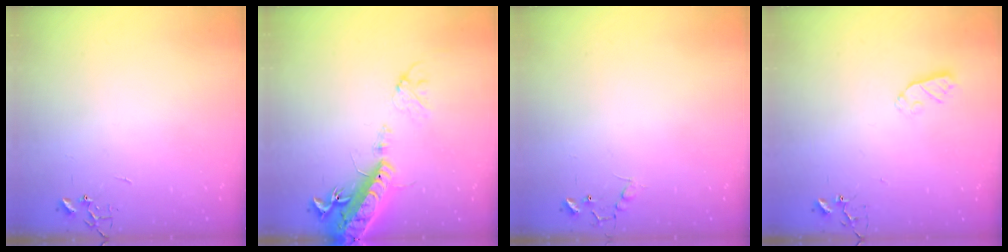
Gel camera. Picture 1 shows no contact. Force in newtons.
{"total": 17.9, "press": 17.4, "slide": 3.9}
{"total": 6.7, "press": 6.7, "slide": 0.4}
{"total": 5.2, "press": 5.2, "slide": 0.7}